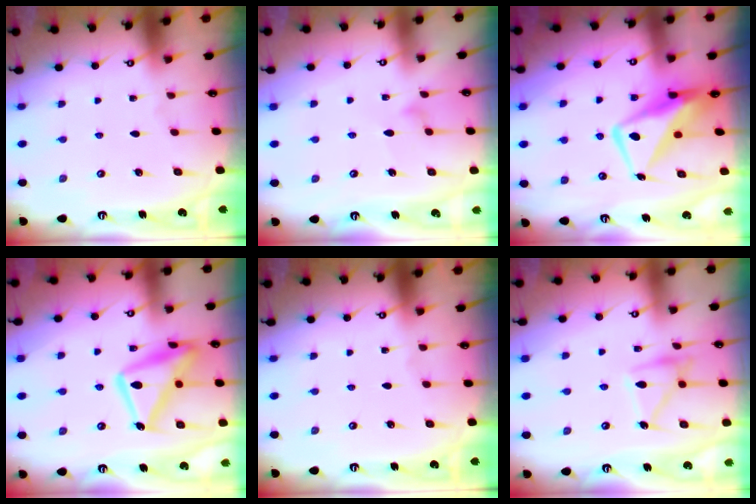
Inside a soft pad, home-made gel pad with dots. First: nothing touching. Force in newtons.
{"total": 8.3, "press": 8.3, "slide": 0.4}
{"total": 11.0, "press": 10.9, "slide": 1.0}
{"total": 17.4, "press": 17.4, "slide": 1.5}
{"total": 0.0}
{"total": 13.6, "press": 13.6, "slide": 0.9}